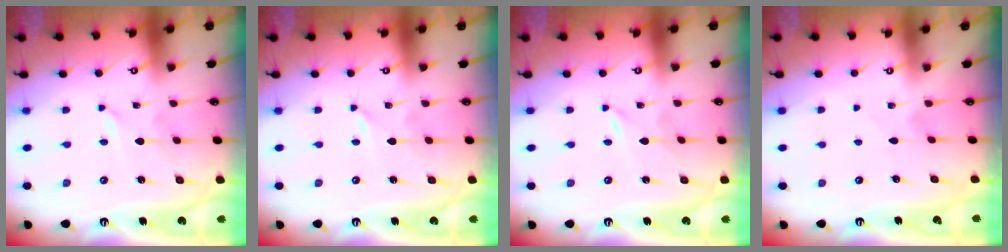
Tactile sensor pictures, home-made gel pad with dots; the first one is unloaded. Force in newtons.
{"total": 0.0}
{"total": 0.0}
{"total": 3.5, "press": 3.5, "slide": 0.4}